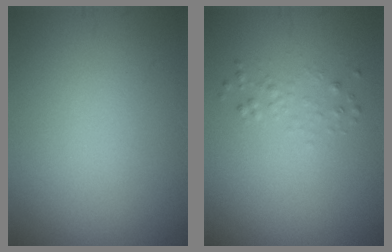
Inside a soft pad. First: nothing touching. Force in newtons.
{"total": 1.0, "press": 1.0, "slide": 0.0}